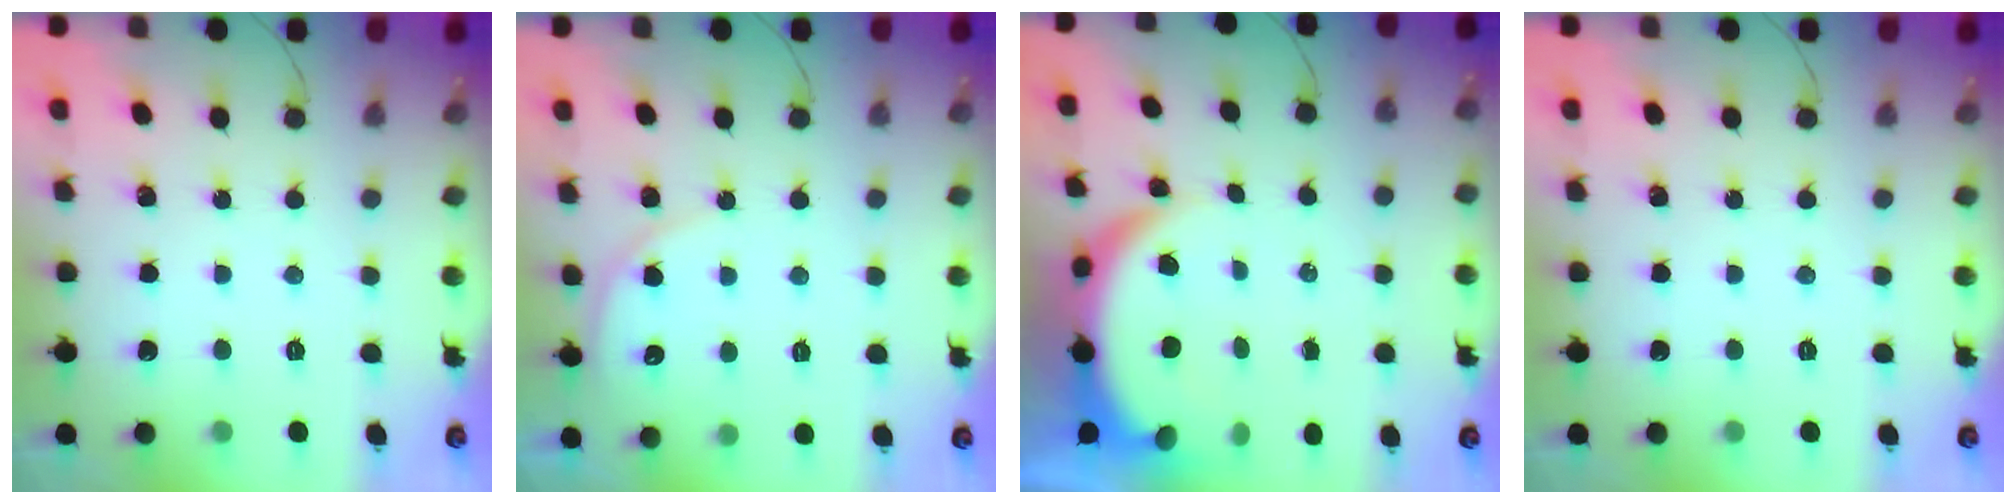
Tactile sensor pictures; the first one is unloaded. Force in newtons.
{"total": 4.6, "press": 4.6, "slide": 0.3}
{"total": 8.9, "press": 8.9, "slide": 1.0}
{"total": 0.0}